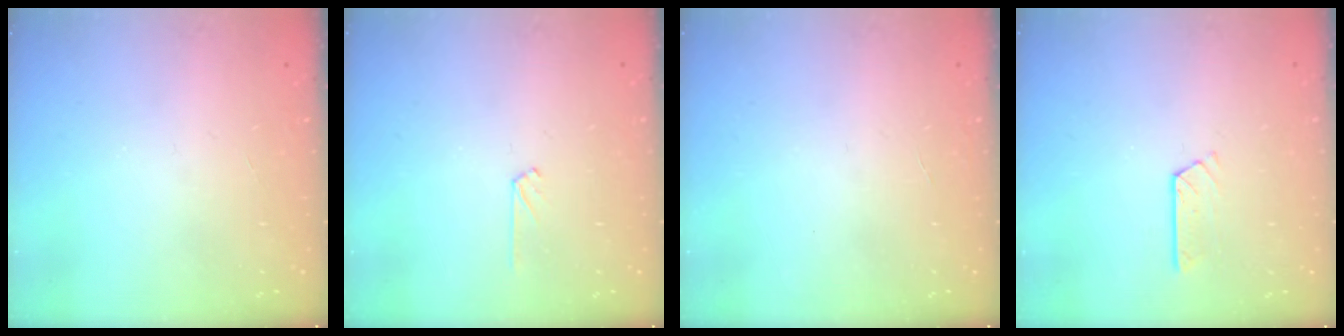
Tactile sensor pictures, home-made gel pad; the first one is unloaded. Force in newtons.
{"total": 2.5, "press": 2.5, "slide": 0.3}
{"total": 0.0}
{"total": 4.5, "press": 4.4, "slide": 0.4}